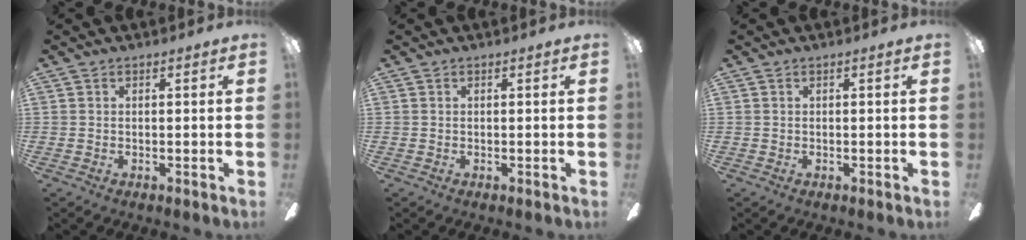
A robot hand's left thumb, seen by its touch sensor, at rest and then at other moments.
{"total": 0.0}
{"total": 0.0}